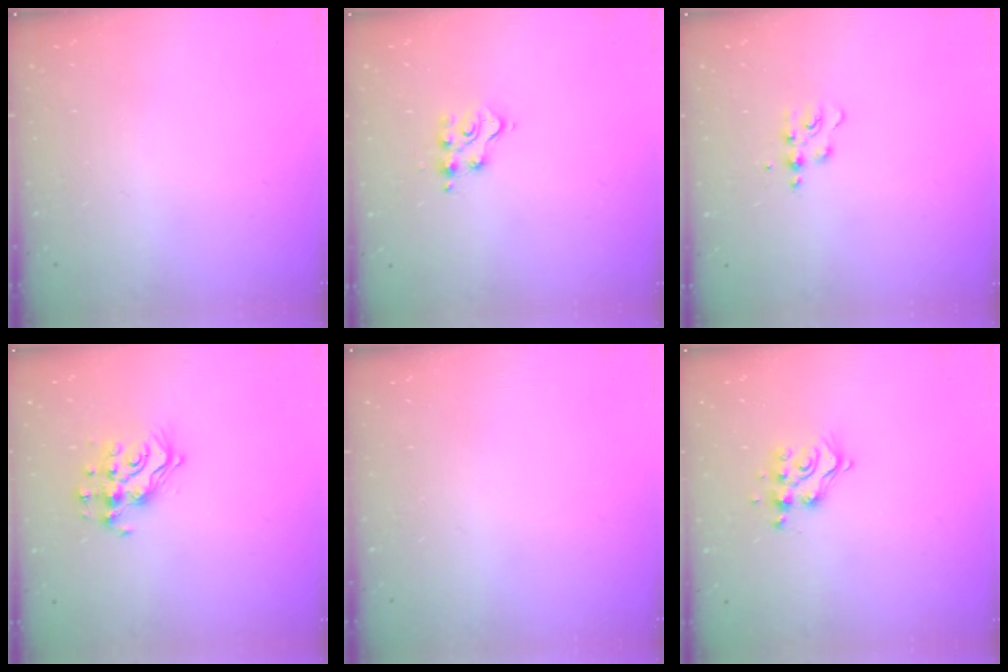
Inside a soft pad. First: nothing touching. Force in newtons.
{"total": 6.7, "press": 6.7, "slide": 0.5}
{"total": 6.1, "press": 6.1, "slide": 0.6}
{"total": 12.5, "press": 12.5, "slide": 1.0}
{"total": 0.0}
{"total": 9.6, "press": 9.6, "slide": 0.8}